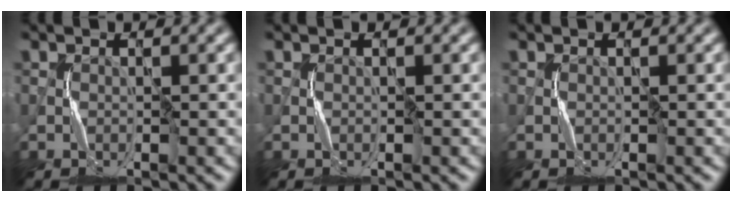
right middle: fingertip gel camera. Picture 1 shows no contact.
{"total": 0.0}
{"total": 0.0}